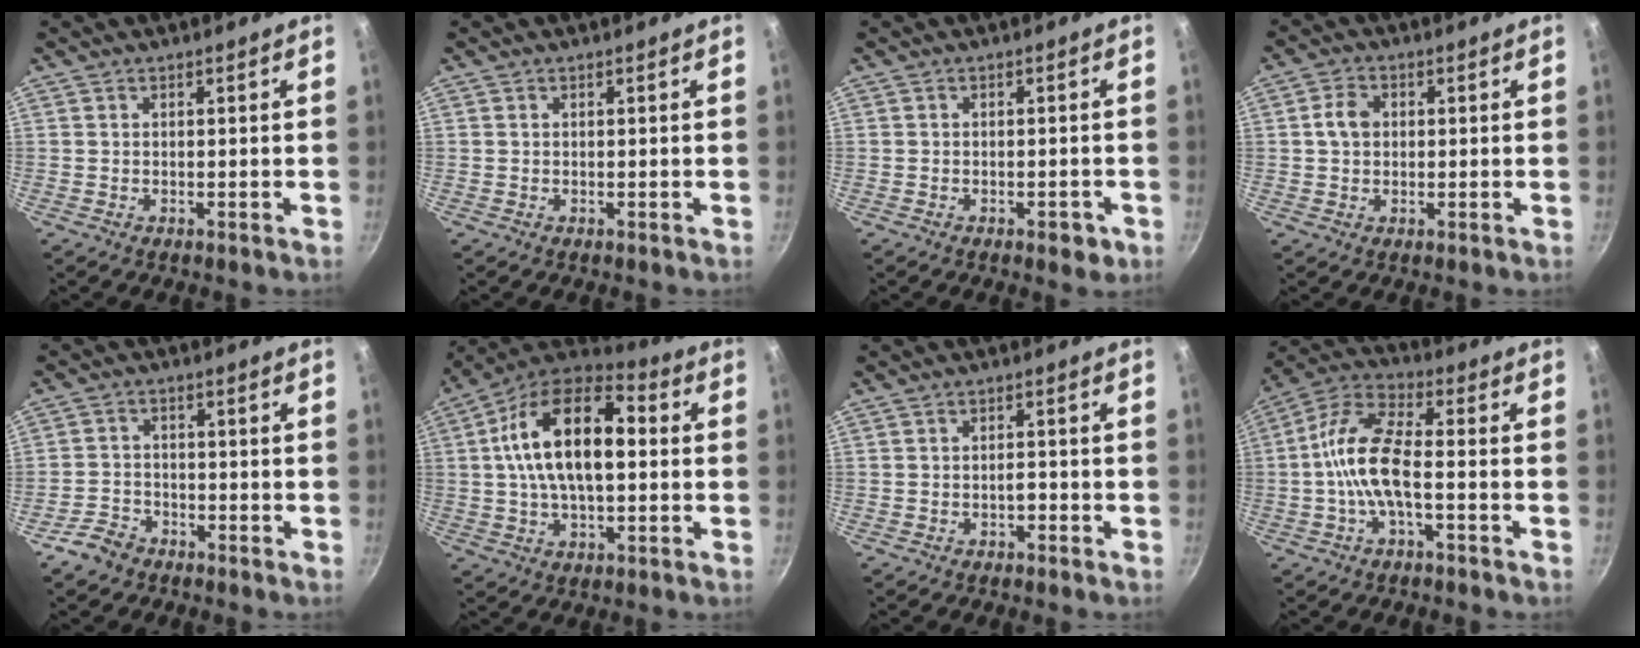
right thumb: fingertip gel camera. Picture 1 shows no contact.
{"total": 0.0}
{"total": 2.7, "force": [-1.4, 1.3, 1.8], "torque": [-0.014, 0.005, -0.018]}
{"total": 4.3, "force": [0.5, 3.4, 2.7], "torque": [-0.044, 0.008, 0.006]}
{"total": 4.8, "force": [-3.6, 2.9, 1.2], "torque": [-0.017, 0.019, -0.070]}
{"total": 19.5, "force": [2.0, 10.2, 16.5], "torque": [-0.279, 0.032, 0.025]}
{"total": 1.9, "force": [-1.2, 1.2, 1.0], "torque": [-0.006, 0.012, -0.019]}
{"total": 11.8, "force": [-1.9, 4.8, 10.6], "torque": [-0.227, 0.041, -0.041]}